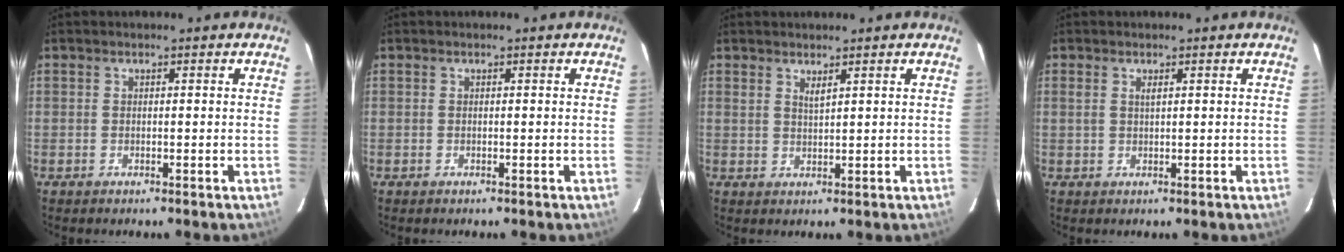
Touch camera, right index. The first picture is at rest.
{"total": 0.0}
{"total": 1.6, "force": [1.3, 0.2, 1.0], "torque": [-0.019, -0.002, 0.023]}
{"total": 1.1, "force": [0.5, 0.4, 0.9], "torque": [-0.017, 0.001, 0.010]}